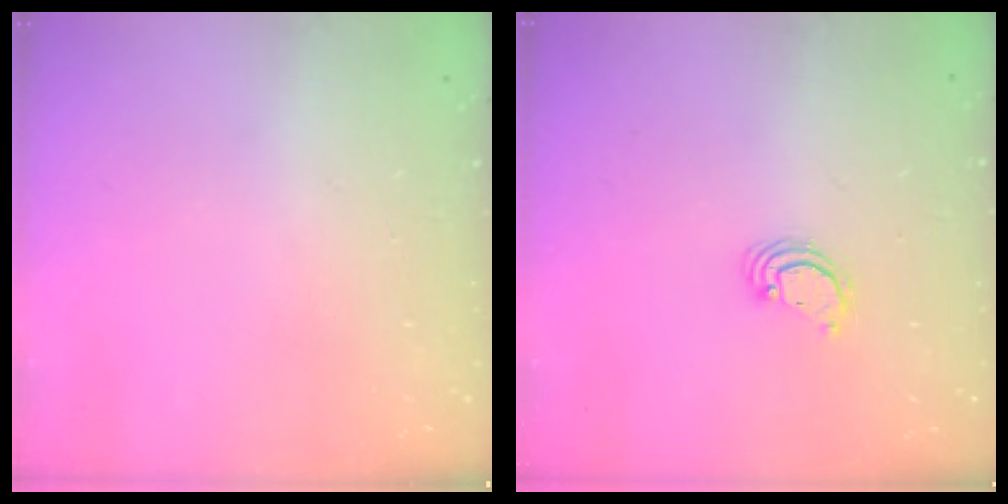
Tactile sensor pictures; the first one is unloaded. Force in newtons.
{"total": 2.6, "press": 2.6, "slide": 0.2}